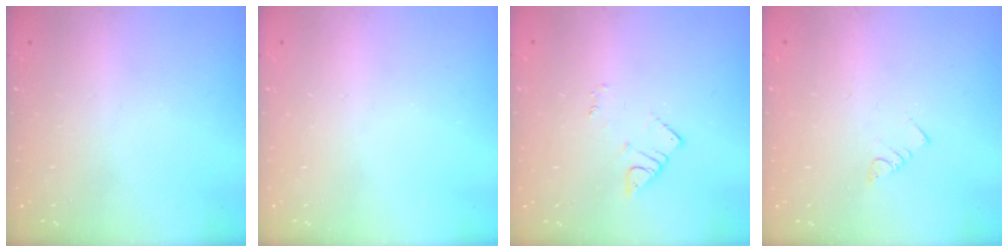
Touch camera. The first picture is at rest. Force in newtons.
{"total": 0.0}
{"total": 2.7, "press": 2.7, "slide": 0.4}
{"total": 3.0, "press": 3.0, "slide": 0.2}